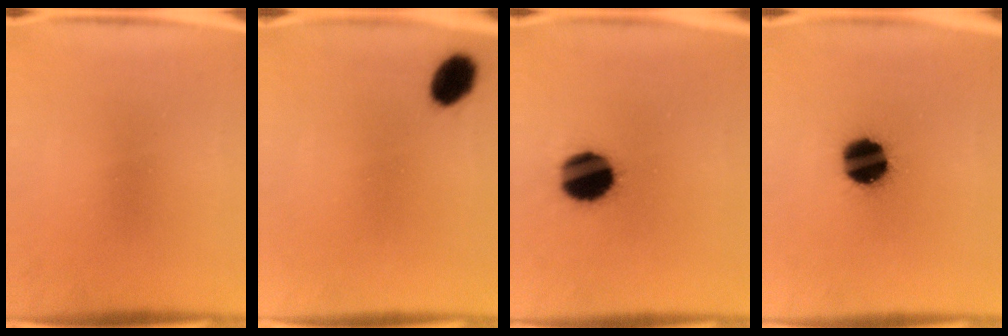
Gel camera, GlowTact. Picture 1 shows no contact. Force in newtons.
{"total": 6.2}
{"total": 15.0}
{"total": 14.5}